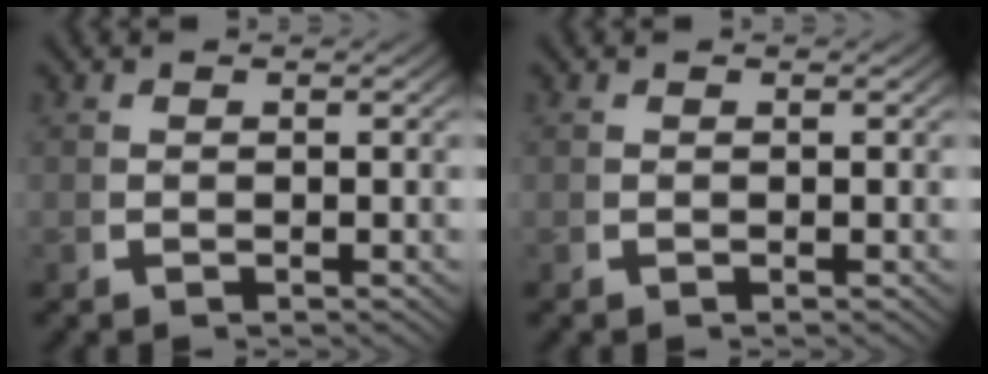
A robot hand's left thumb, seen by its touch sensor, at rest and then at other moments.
{"total": 0.0}